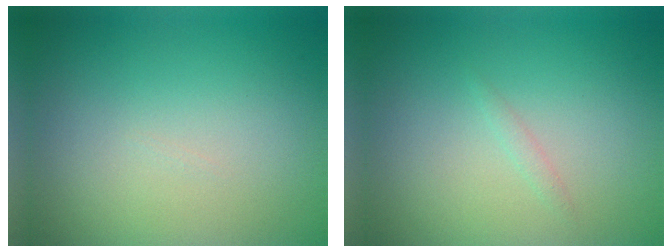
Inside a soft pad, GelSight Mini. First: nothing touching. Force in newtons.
{"total": 0.6, "press": 0.6, "slide": 0.0}